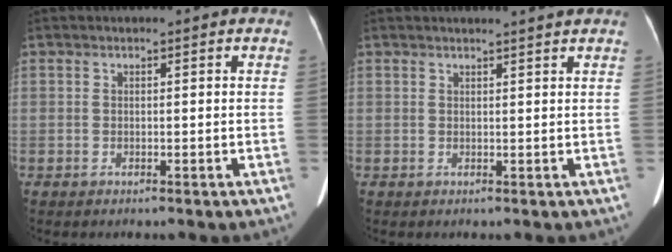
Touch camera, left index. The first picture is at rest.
{"total": 2.7, "force": [2.5, -0.7, 0.8], "torque": [-0.013, 0.001, 0.030]}